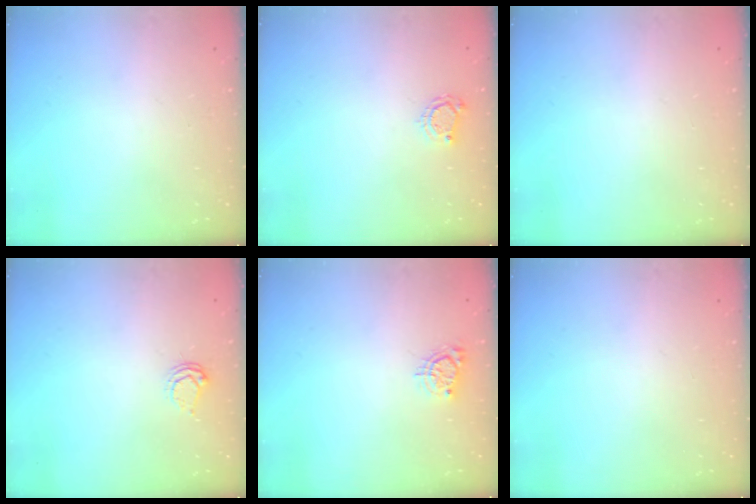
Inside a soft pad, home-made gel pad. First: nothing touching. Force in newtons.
{"total": 4.3, "press": 4.2, "slide": 0.5}
{"total": 0.0}
{"total": 3.6, "press": 3.6, "slide": 0.3}
{"total": 4.9, "press": 4.8, "slide": 0.5}
{"total": 0.0}